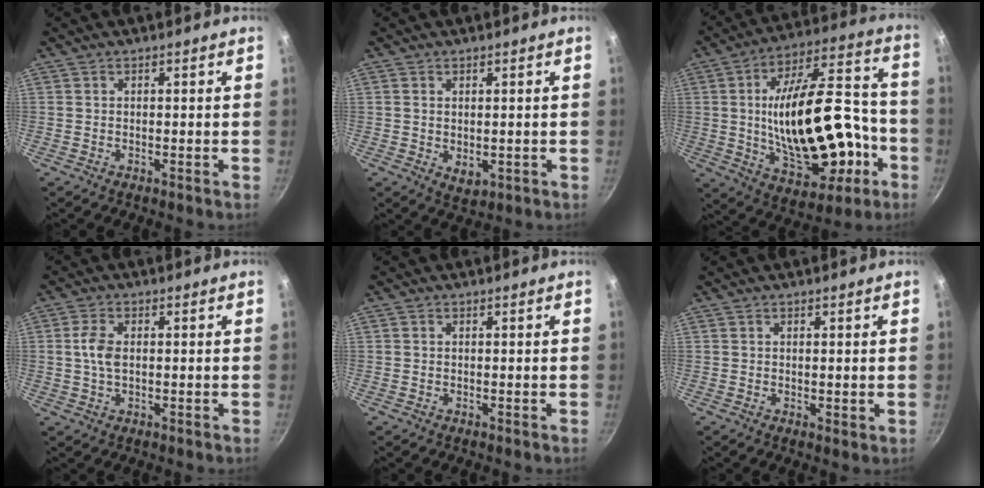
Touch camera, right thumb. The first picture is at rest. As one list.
[{"total": 3.2, "force": [0.0, 2.1, 2.4], "torque": [-0.036, -0.010, 0.004]}, {"total": 26.8, "force": [-4.3, 13.7, 22.7], "torque": [-0.336, 0.054, -0.038]}, {"total": 4.4, "force": [0.3, 2.5, 3.6], "torque": [-0.073, 0.007, 0.003]}, {"total": 0.0}, {"total": 0.9, "force": [0.2, 0.2, 0.9], "torque": [-0.013, -0.003, 0.001]}]